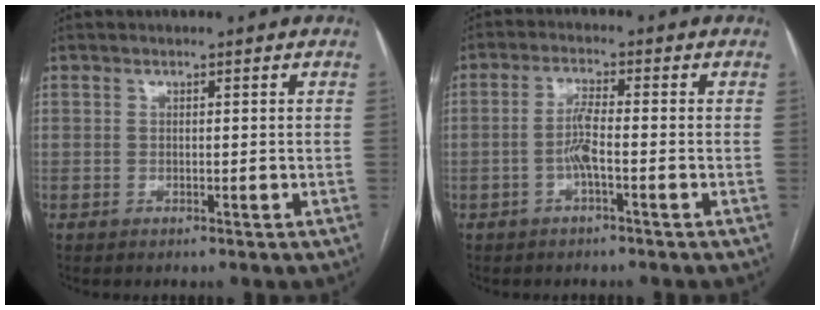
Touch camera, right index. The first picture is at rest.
{"total": 3.7, "force": [-1.2, 0.3, 3.5], "torque": [-0.073, 0.005, -0.024]}